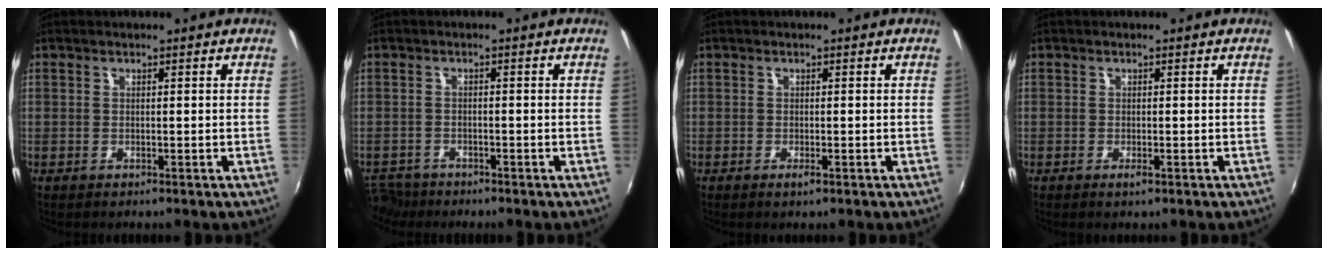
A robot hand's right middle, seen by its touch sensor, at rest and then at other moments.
{"total": 5.0, "force": [-4.3, 2.3, 0.8], "torque": [-0.040, -0.014, -0.082]}
{"total": 0.9, "force": [-0.3, 0.0, 0.8], "torque": [-0.014, -0.003, -0.007]}
{"total": 0.8, "force": [-0.2, 0.0, 0.8], "torque": [-0.013, -0.003, -0.005]}